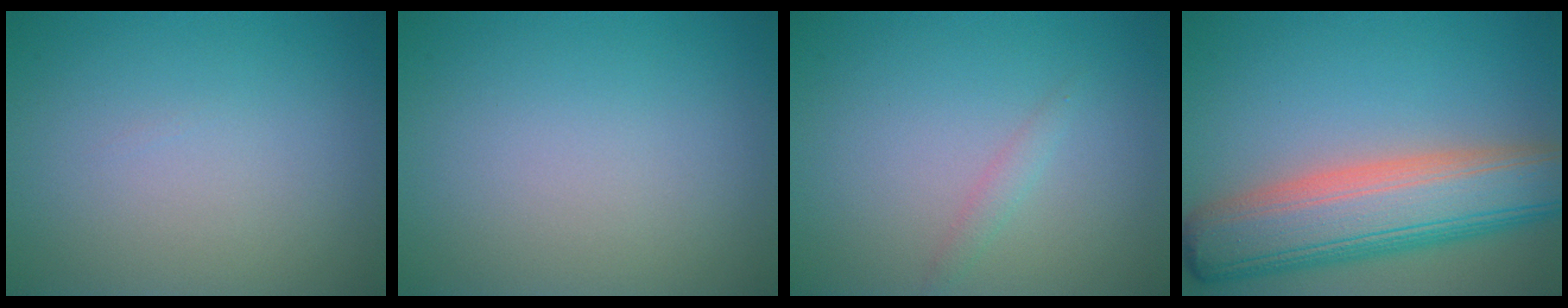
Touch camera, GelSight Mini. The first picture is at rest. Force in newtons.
{"total": 0.0}
{"total": 0.9, "press": 0.9, "slide": 0.0}
{"total": 10.2, "press": 10.2, "slide": 0.6}